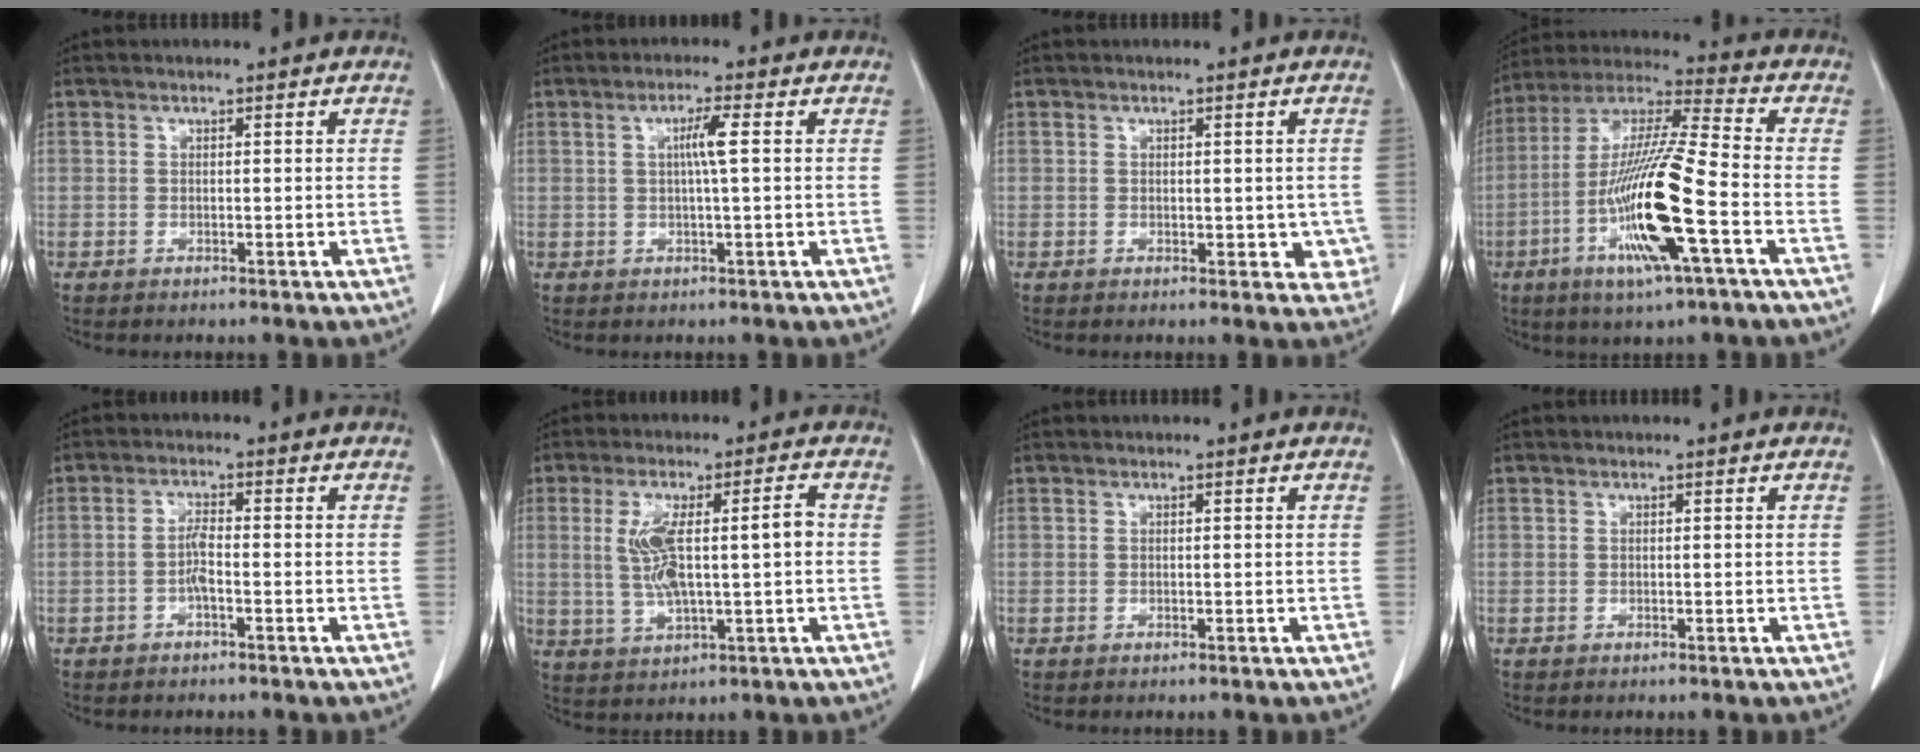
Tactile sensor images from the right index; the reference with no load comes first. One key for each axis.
{"total": 3.4, "fx": 0.5, "fy": -0.3, "fz": 3.3, "tx": -0.062, "ty": 0.001, "tz": 0.007}
{"total": 3.9, "fx": -0.5, "fy": 2.4, "fz": 3.0, "tx": -0.013, "ty": -0.002, "tz": -0.003}
{"total": 17.5, "fx": -5.6, "fy": 0.6, "fz": 16.6, "tx": -0.333, "ty": -0.015, "tz": -0.108}
{"total": 2.5, "fx": -1.0, "fy": 0.4, "fz": 2.3, "tx": -0.046, "ty": 0.003, "tz": -0.022}
{"total": 9.5, "fx": 0.4, "fy": 1.9, "fz": 9.3, "tx": -0.181, "ty": 0.018, "tz": 0.014}
{"total": 0.0}
{"total": 0.0}